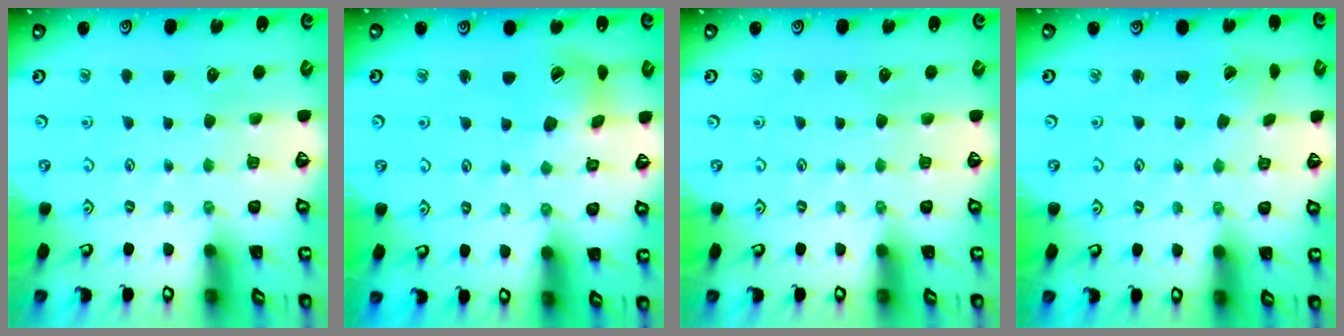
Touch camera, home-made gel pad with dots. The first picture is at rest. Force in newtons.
{"total": 8.8, "press": 8.7, "slide": 1.2}
{"total": 0.0}
{"total": 0.6, "press": 0.6, "slide": 0.0}